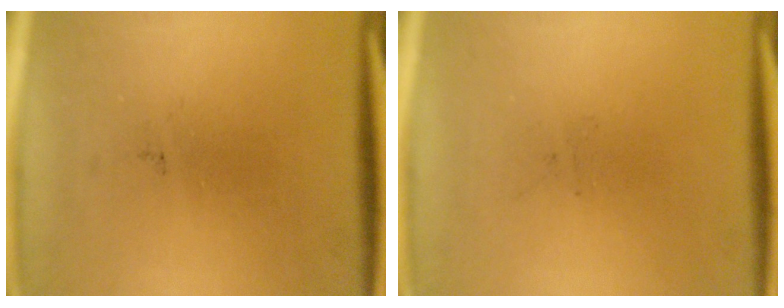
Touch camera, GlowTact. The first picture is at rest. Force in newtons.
{"total": 0.0}